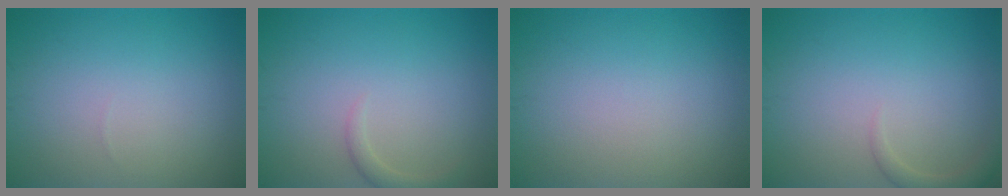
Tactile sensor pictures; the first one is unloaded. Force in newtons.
{"total": 1.2, "press": 1.2, "slide": 0.1}
{"total": 0.0}
{"total": 1.5, "press": 1.5, "slide": 0.1}